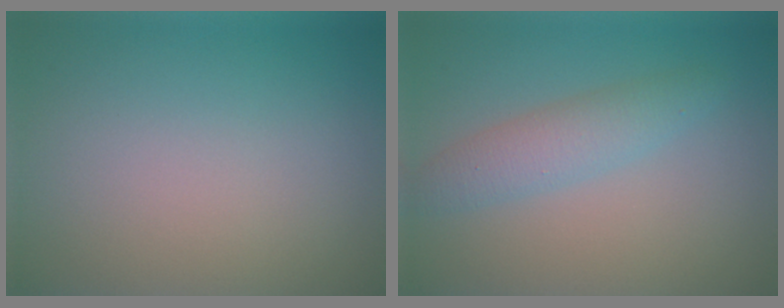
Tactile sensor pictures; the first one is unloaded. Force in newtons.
{"total": 2.9, "press": 2.9, "slide": 0.0}